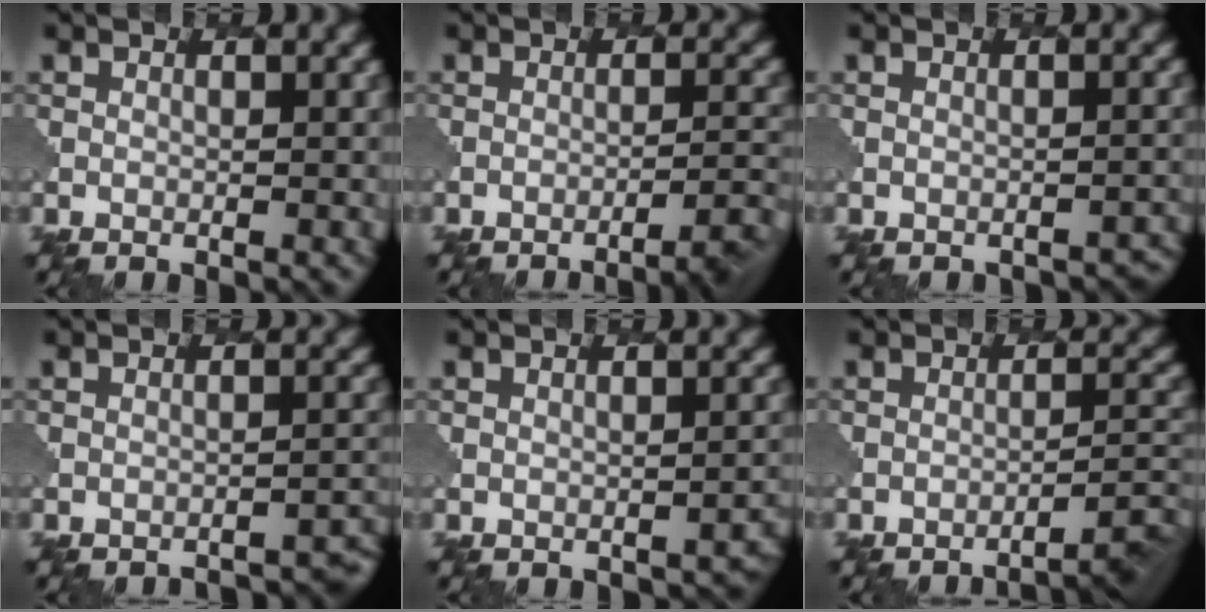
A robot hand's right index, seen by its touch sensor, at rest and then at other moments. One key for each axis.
{"total": 3.7, "fx": -2.6, "fy": 0.7, "fz": 2.6, "tx": -0.037, "ty": 0.007, "tz": -0.042}
{"total": 2.5, "fx": -2.4, "fy": 0.6, "fz": 0.5, "tx": 0.001, "ty": 0.013, "tz": -0.025}
{"total": 4.0, "fx": -3.8, "fy": 0.6, "fz": 1.1, "tx": -0.007, "ty": 0.019, "tz": -0.046}
{"total": 1.7, "fx": -1.4, "fy": 0.6, "fz": 0.7, "tx": -0.002, "ty": 0.002, "tz": -0.012}
{"total": 3.9, "fx": -2.9, "fy": 0.6, "fz": 2.6, "tx": -0.033, "ty": 0.012, "tz": -0.043}